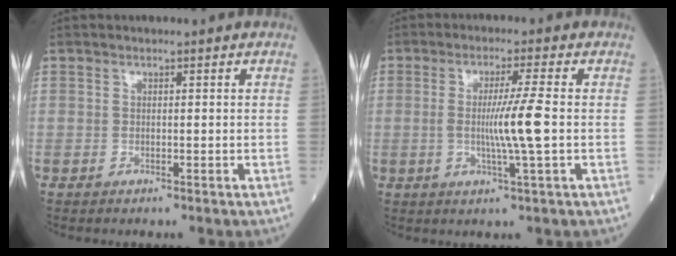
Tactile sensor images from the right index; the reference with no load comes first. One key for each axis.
{"total": 6.7, "fx": -0.4, "fy": -1.0, "fz": 6.6, "tx": -0.121, "ty": -0.008, "tz": -0.008}